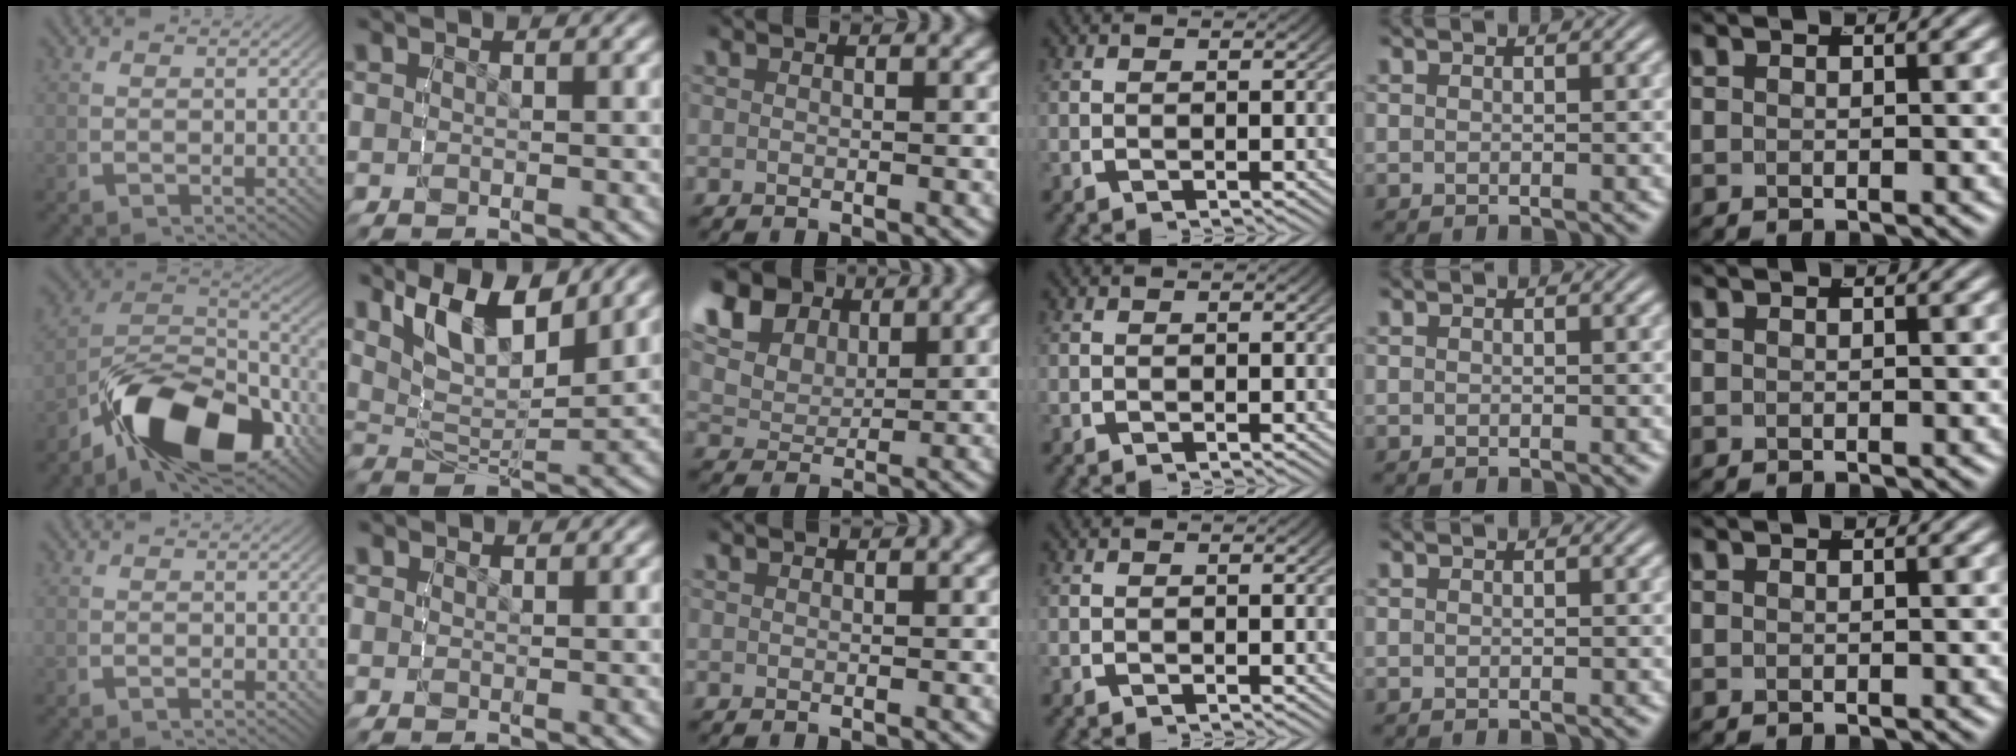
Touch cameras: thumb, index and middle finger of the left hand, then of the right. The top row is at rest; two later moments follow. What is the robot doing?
{"motion": "lift_and_place", "object": "glasses"}